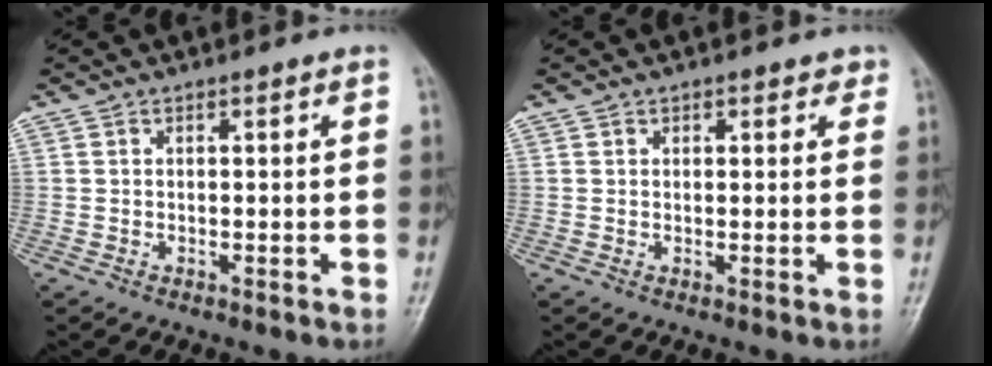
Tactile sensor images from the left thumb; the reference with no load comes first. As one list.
[{"total": 1.7, "force": [1.1, 1.3, 0.4], "torque": [0.016, -0.003, 0.008]}]